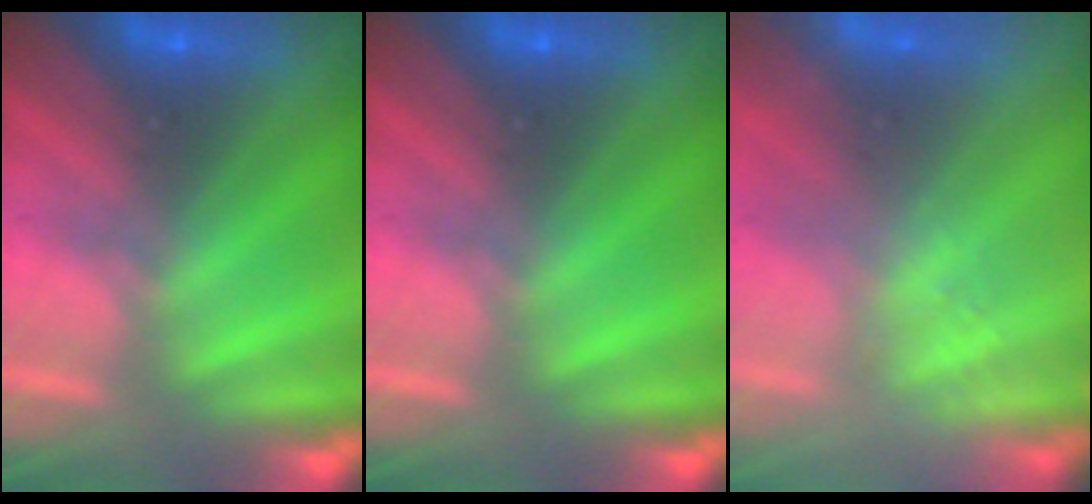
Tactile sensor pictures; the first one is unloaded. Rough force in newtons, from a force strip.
{"total": 0.0}
{"total": 2.0}